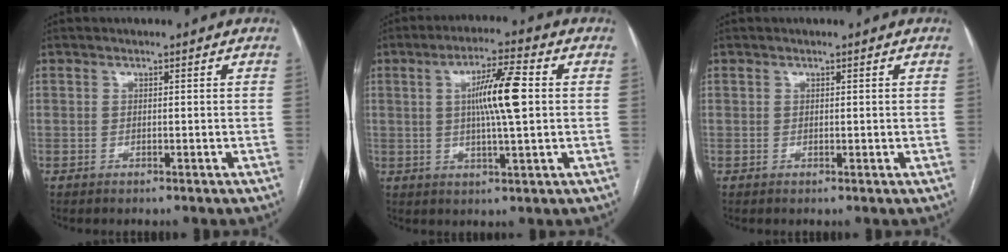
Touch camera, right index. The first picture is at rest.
{"total": 9.1, "force": [1.2, 0.5, 9.0], "torque": [-0.161, 0.005, 0.020]}
{"total": 0.5, "force": [0.3, 0.3, 0.3], "torque": [-0.004, -0.003, 0.005]}